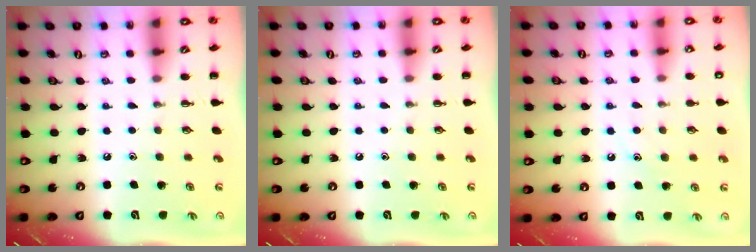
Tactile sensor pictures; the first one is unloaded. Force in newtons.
{"total": 3.6, "press": 3.4, "slide": 1.3}
{"total": 9.0, "press": 8.9, "slide": 1.4}